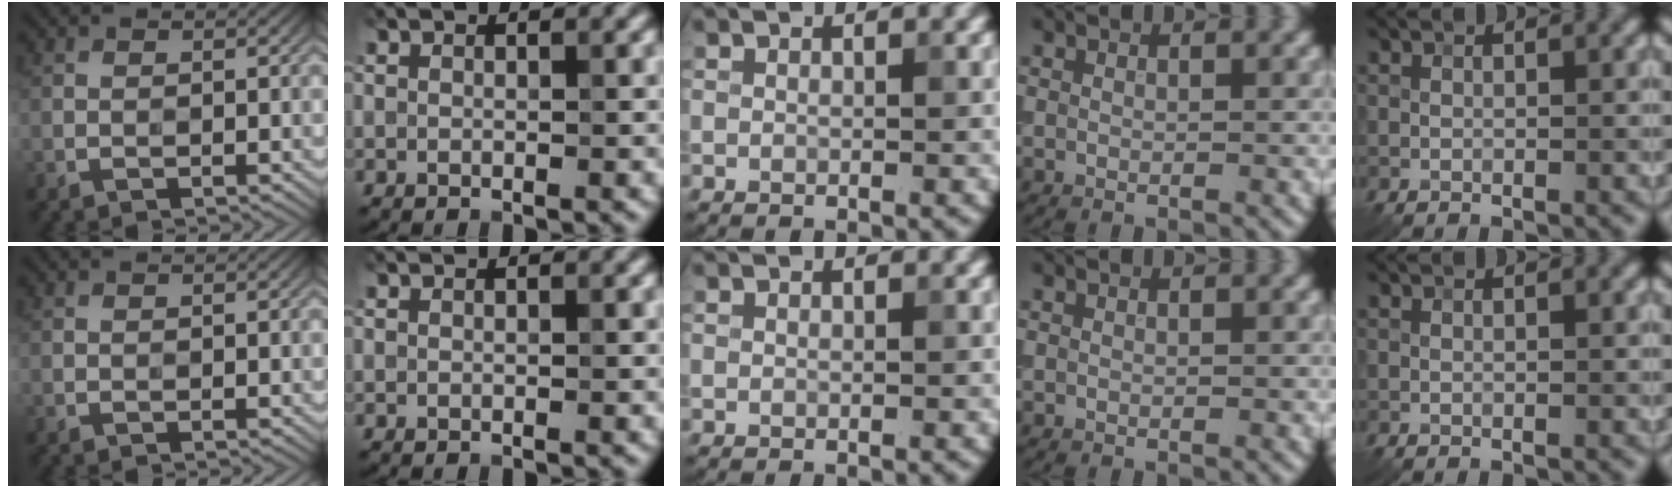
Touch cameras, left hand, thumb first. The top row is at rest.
{}